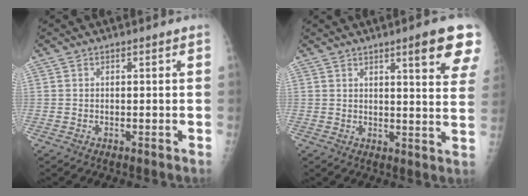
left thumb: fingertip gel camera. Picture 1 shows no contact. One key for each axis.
{"total": 10.6, "fx": 6.2, "fy": 1.4, "fz": 8.5, "tx": -0.090, "ty": -0.029, "tz": 0.072}